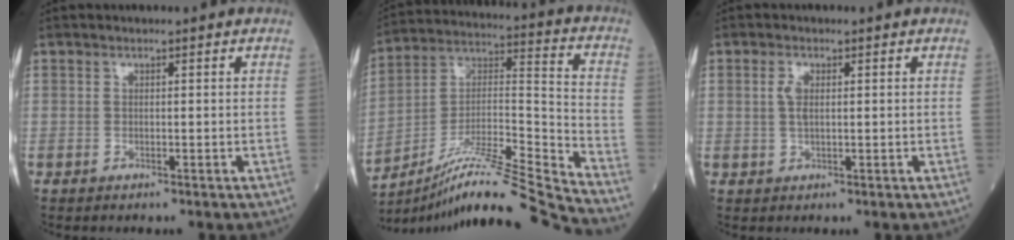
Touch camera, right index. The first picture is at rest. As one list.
[{"total": 19.2, "force": [-17.0, -2.5, 8.6], "torque": [-0.159, 0.020, -0.298]}, {"total": 2.1, "force": [0.4, 0.8, 2.0], "torque": [-0.044, 0.003, 0.009]}]